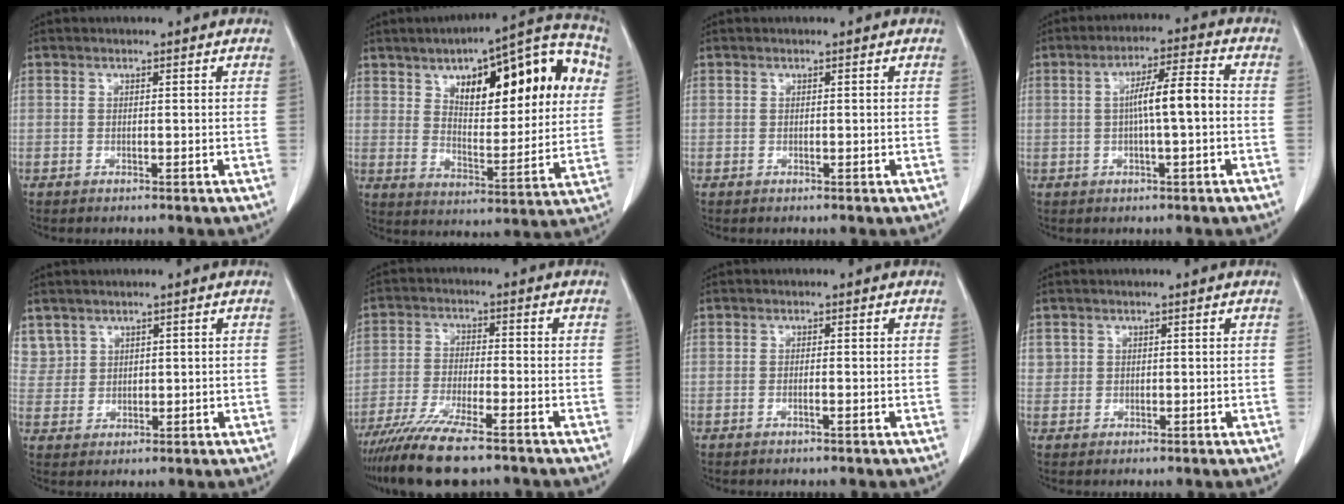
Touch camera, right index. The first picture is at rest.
{"total": 23.1, "force": [8.6, 7.9, 19.9], "torque": [-0.279, 0.035, 0.126]}
{"total": 0.0}
{"total": 6.8, "force": [-0.3, 0.6, 6.8], "torque": [-0.118, 0.016, -0.006]}
{"total": 3.9, "force": [2.5, 3.0, 0.0], "torque": [0.007, 0.006, 0.056]}
{"total": 12.2, "force": [-9.4, 1.6, 7.5], "torque": [-0.135, -0.031, -0.161]}
{"total": 0.7, "force": [-0.3, -0.1, 0.6], "torque": [-0.012, 0.001, -0.005]}
{"total": 1.5, "force": [0.6, 1.3, 0.1], "torque": [0.016, 0.004, 0.007]}